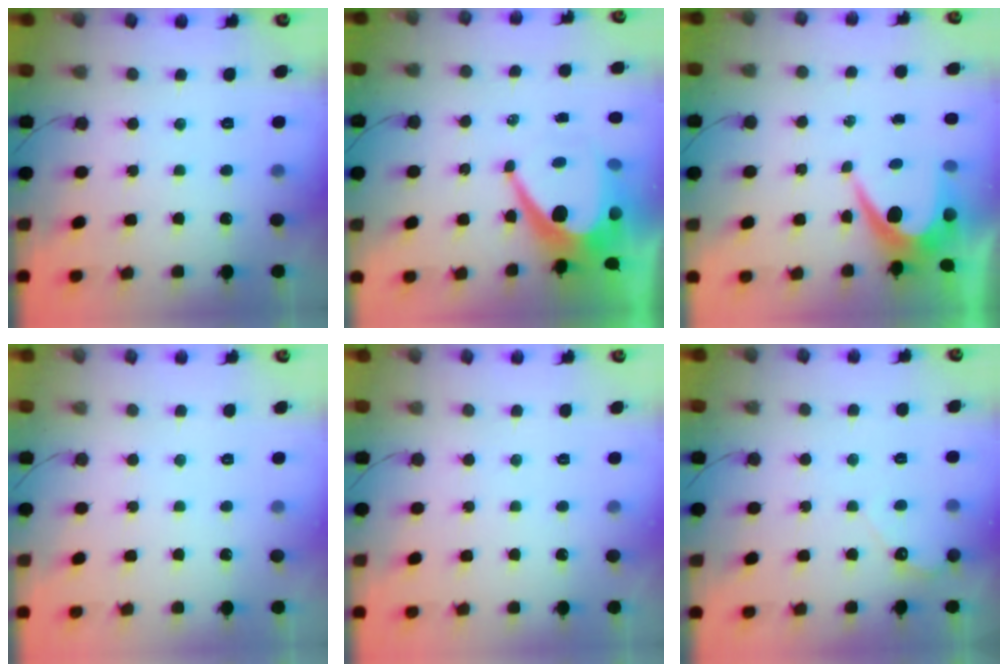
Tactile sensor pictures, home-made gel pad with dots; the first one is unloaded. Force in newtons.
{"total": 14.6, "press": 14.6, "slide": 1.0}
{"total": 7.6, "press": 7.6, "slide": 0.4}
{"total": 0.0}
{"total": 0.0}
{"total": 2.7, "press": 2.7, "slide": 0.2}